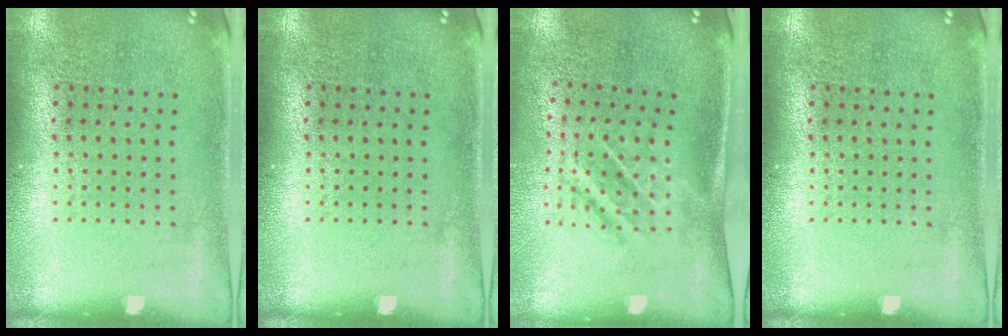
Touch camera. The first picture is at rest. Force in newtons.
{"total": 0.0}
{"total": 1.7, "press": 1.2, "slide": 1.2}
{"total": 0.0}